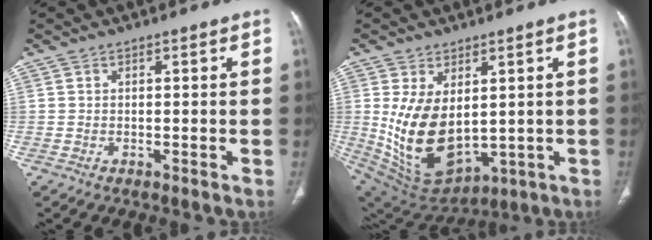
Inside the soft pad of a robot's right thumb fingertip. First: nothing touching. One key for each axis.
{"total": 15.4, "fx": 1.1, "fy": 9.3, "fz": 12.2, "tx": -0.212, "ty": -0.021, "tz": 0.057}